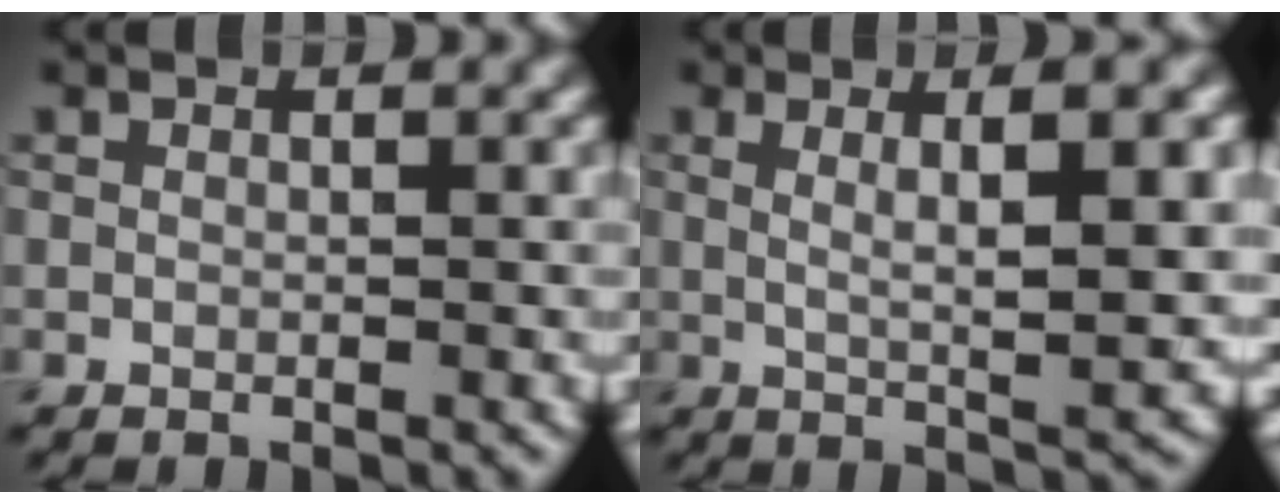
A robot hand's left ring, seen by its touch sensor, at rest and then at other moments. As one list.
[{"total": 6.4, "force": [1.4, 1.3, 6.1], "torque": [-0.085, 0.000, 0.023]}]